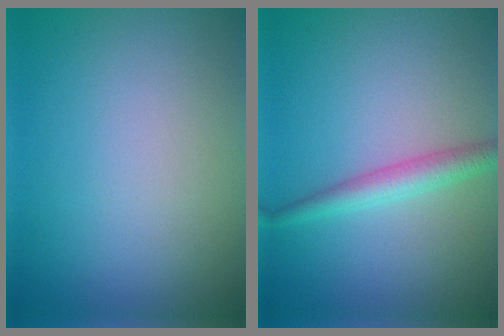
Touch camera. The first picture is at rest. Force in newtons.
{"total": 2.5, "press": 2.5, "slide": 0.1}